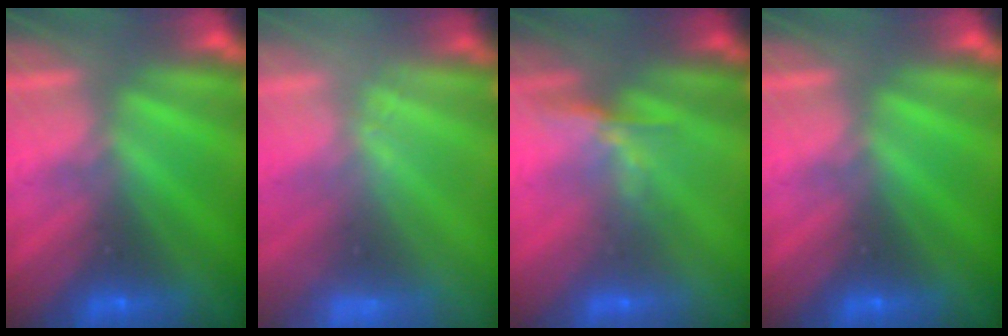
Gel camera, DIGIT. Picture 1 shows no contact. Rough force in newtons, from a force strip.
{"total": 2.5}
{"total": 2.2}
{"total": 0.0}